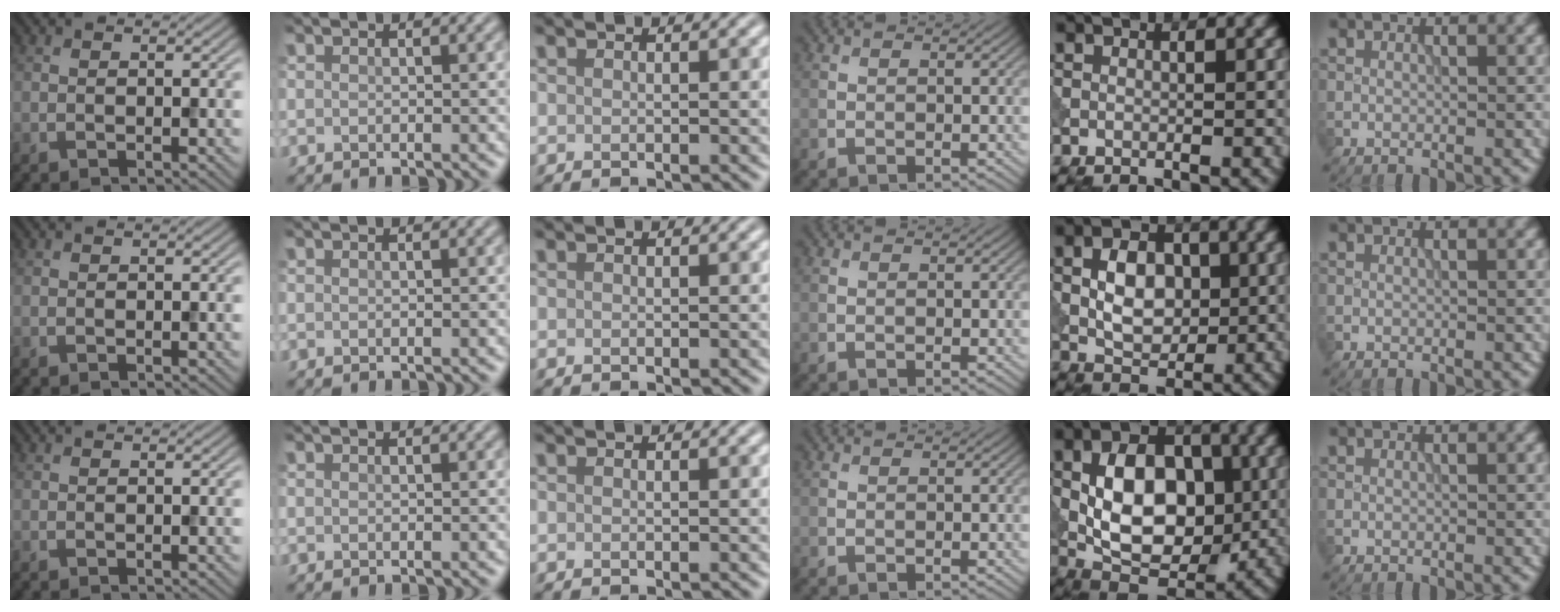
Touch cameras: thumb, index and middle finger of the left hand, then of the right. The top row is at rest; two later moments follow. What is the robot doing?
{"motion": "press", "object": "tv remote"}